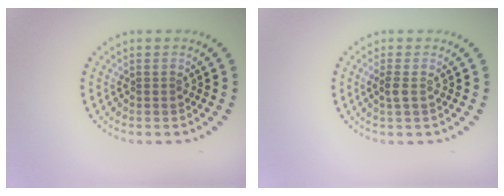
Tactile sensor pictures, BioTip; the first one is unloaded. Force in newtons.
{"total": 1.1, "press": 1.0, "slide": 0.5}